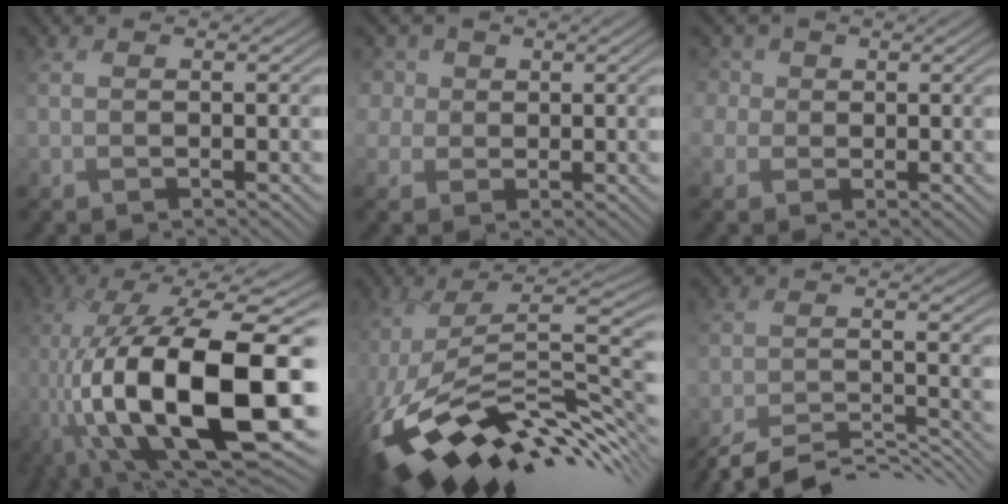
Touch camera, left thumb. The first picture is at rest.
{"total": 4.3, "force": [1.3, 4.1, 0.6], "torque": [-0.047, 0.017, 0.001]}
{"total": 3.5, "force": [-0.1, 3.4, 0.4], "torque": [-0.028, 0.008, -0.011]}
{"total": 19.4, "force": [-3.8, 7.9, 17.3], "torque": [-0.329, -0.013, -0.049]}
{"total": 14.8, "force": [-5.3, 6.3, 12.3], "torque": [-0.252, -0.007, -0.086]}
{"total": 8.9, "force": [-8.2, 1.6, 2.9], "torque": [-0.052, -0.003, -0.123]}